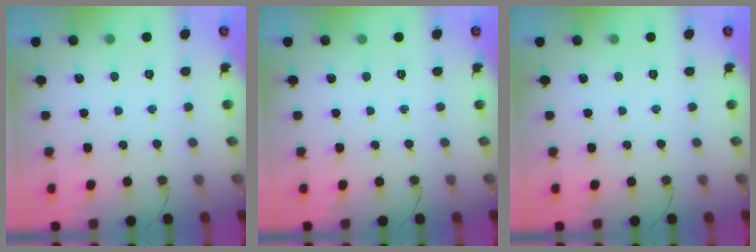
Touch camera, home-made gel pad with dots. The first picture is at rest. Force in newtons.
{"total": 0.0}
{"total": 0.0}